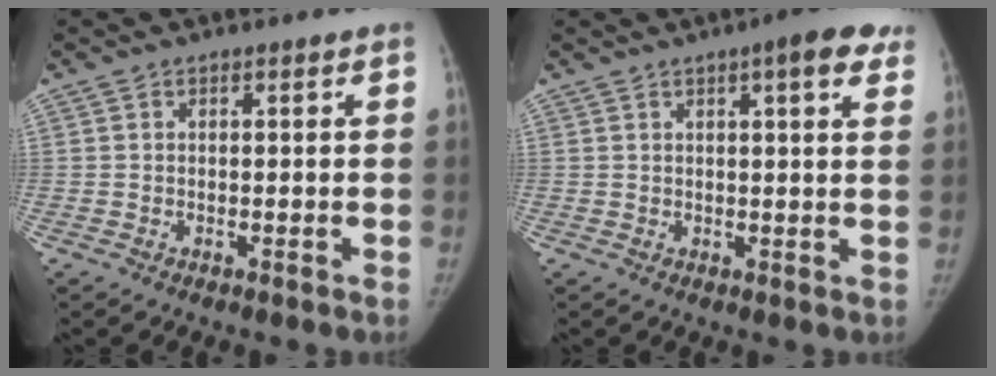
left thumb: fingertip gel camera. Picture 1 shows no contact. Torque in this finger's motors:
{"motor_torque": [0.52, -0.03, 0.69, -0.35, 0.07]}